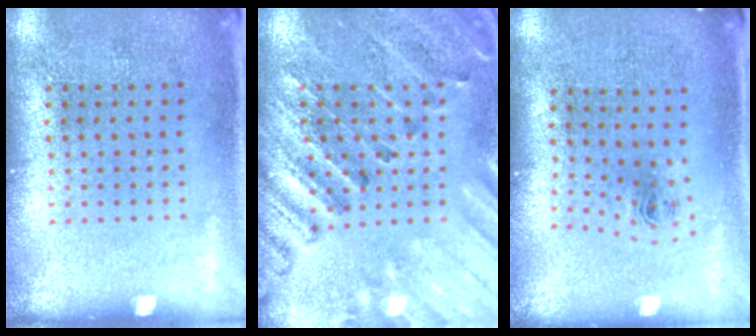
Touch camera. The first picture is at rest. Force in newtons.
{"total": 2.5, "press": 2.5, "slide": 0.4}
{"total": 0.9, "press": 0.3, "slide": 0.8}